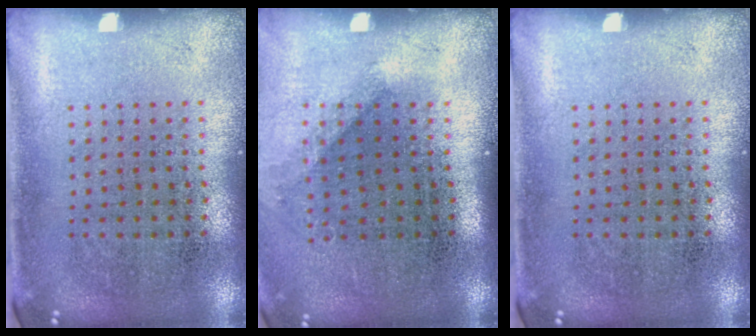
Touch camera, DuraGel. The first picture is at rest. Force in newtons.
{"total": 1.2, "press": 0.9, "slide": 0.7}
{"total": 0.0}